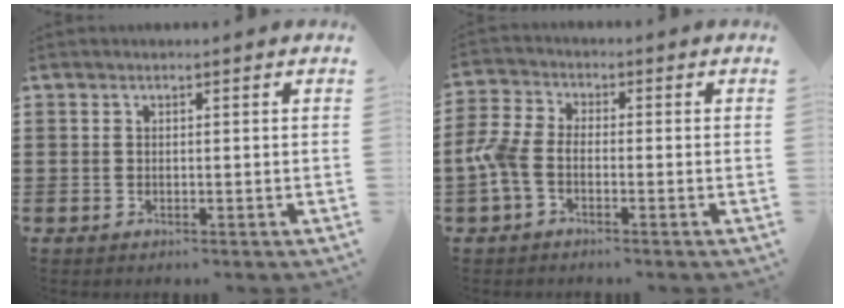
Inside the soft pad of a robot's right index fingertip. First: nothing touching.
{"total": 4.9, "force": [-1.9, 2.8, 3.5], "torque": [-0.106, -0.005, -0.048]}